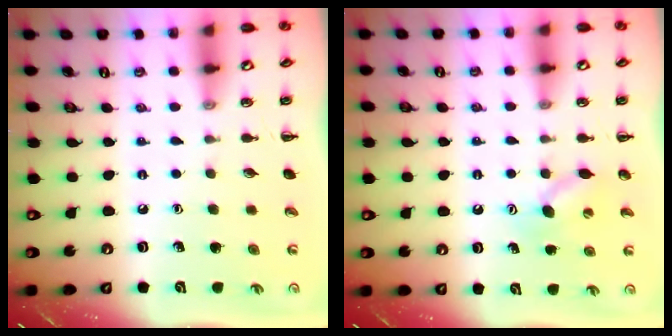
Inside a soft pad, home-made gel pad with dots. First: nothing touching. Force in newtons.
{"total": 7.8, "press": 7.7, "slide": 1.5}